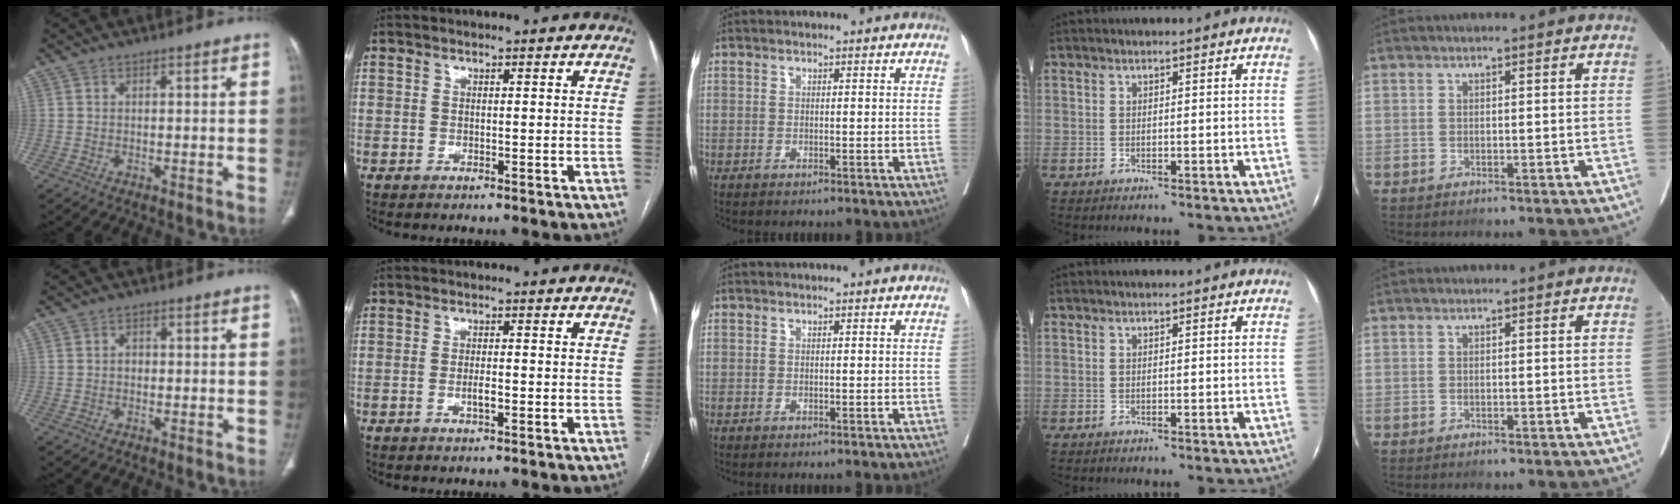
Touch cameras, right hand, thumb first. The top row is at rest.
{"thumb": {"total": 1.3, "force": [-0.2, 1.1, 0.7], "torque": [0.000, 0.002, -0.006]}, "index": {"total": 1.9, "force": [-0.7, 0.4, 1.7], "torque": [-0.032, 0.000, -0.012]}}